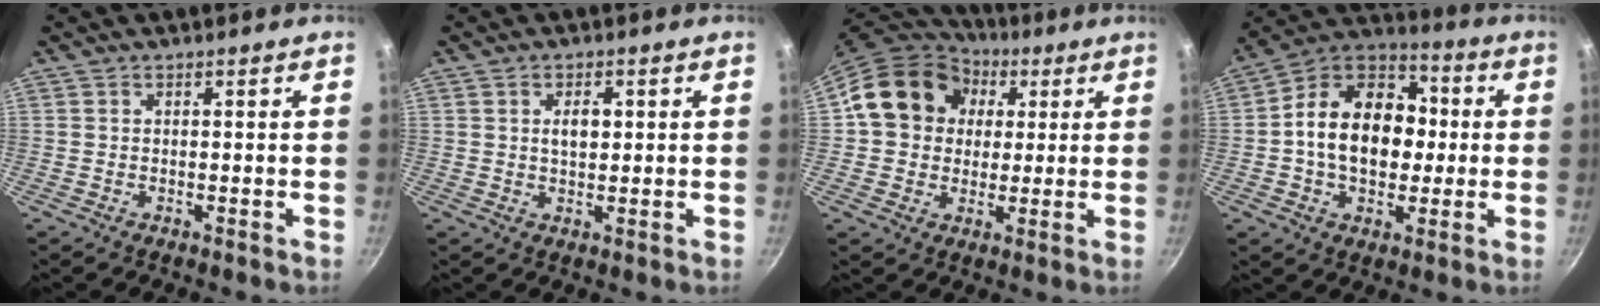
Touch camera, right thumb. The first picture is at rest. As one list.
[{"total": 3.8, "force": [0.8, 2.2, 3.0], "torque": [-0.038, 0.001, 0.013]}, {"total": 15.9, "force": [3.7, 13.4, 7.7], "torque": [-0.104, 0.018, 0.051]}, {"total": 18.6, "force": [-0.1, 13.5, 12.7], "torque": [-0.171, 0.035, -0.019]}]